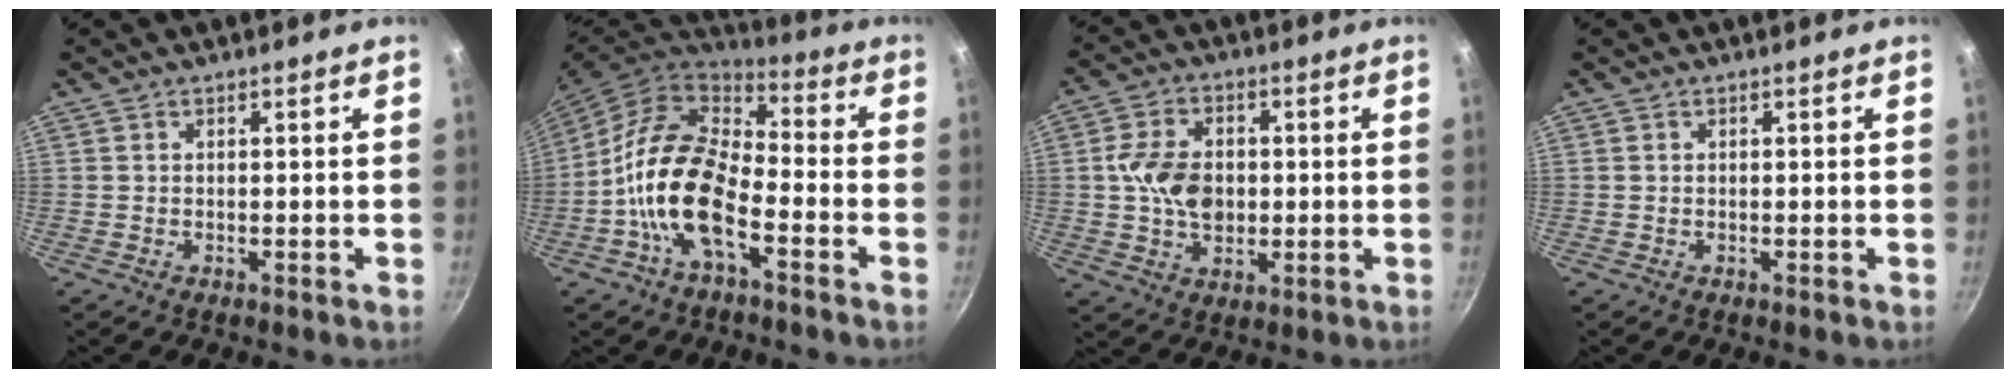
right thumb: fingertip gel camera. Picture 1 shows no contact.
{"total": 16.4, "force": [-5.4, 8.3, 13.1], "torque": [-0.240, 0.042, -0.120]}
{"total": 9.0, "force": [0.4, 6.4, 6.3], "torque": [-0.099, 0.002, 0.005]}
{"total": 0.0}